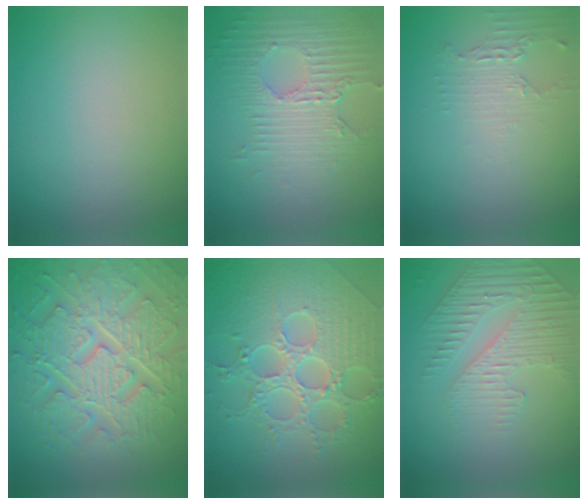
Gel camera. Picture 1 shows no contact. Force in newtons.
{"total": 3.7, "press": 3.3, "slide": 1.7}
{"total": 2.2, "press": 1.6, "slide": 1.5}
{"total": 9.2, "press": 6.8, "slide": 6.2}
{"total": 8.0, "press": 5.9, "slide": 5.4}
{"total": 4.7, "press": 3.1, "slide": 3.5}